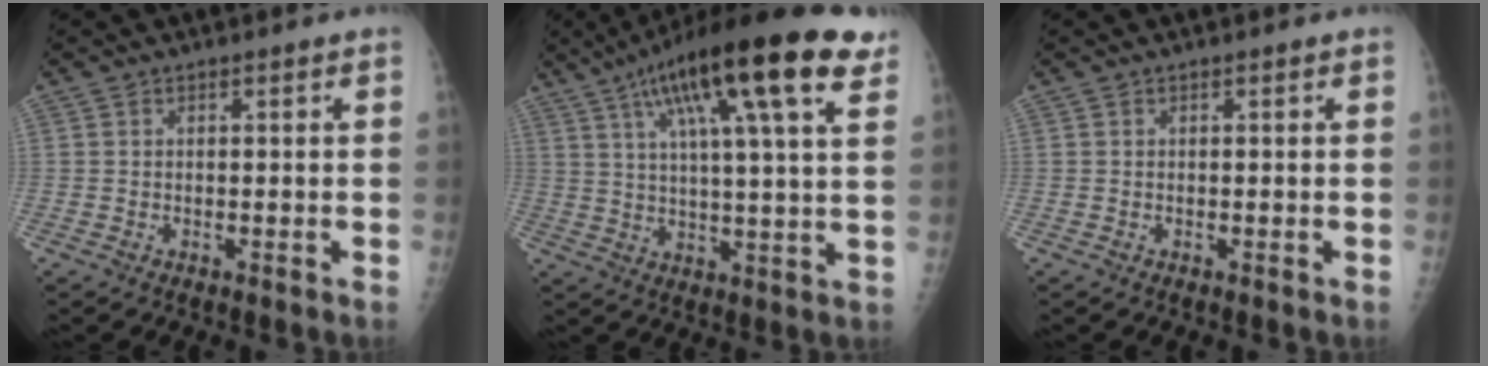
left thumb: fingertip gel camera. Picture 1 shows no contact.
{"total": 22.8, "force": [12.0, 4.6, 18.9], "torque": [-0.294, -0.003, 0.183]}
{"total": 0.0}